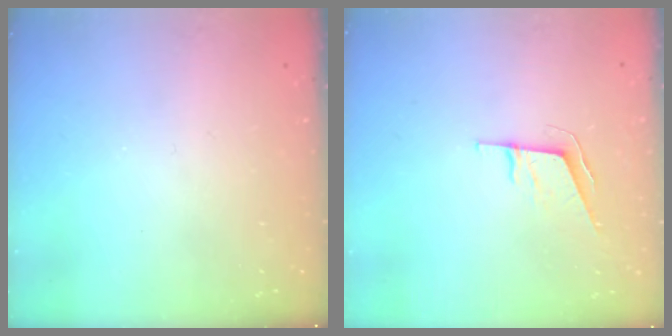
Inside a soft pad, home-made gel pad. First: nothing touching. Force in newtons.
{"total": 5.8, "press": 5.2, "slide": 2.6}